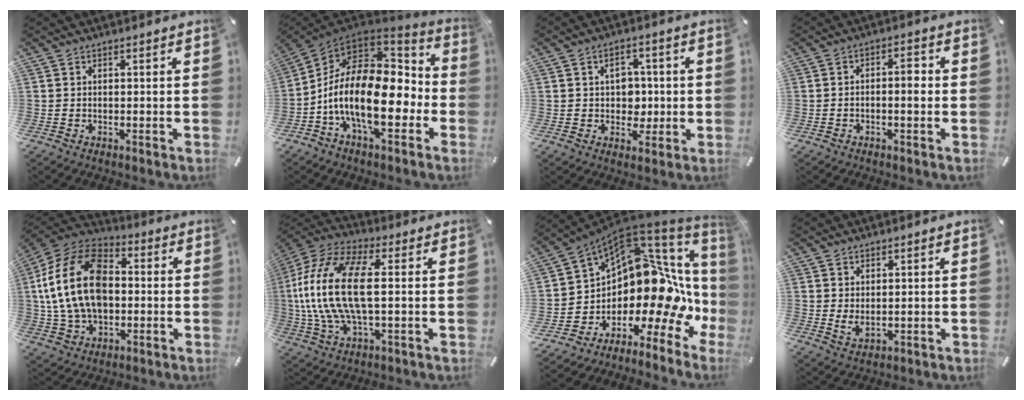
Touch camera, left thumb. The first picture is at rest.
{"total": 20.5, "force": [-4.3, 10.5, 17.1], "torque": [-0.339, -0.016, -0.077]}
{"total": 6.3, "force": [0.4, 5.4, 3.1], "torque": [-0.030, 0.000, -0.001]}
{"total": 3.7, "force": [-0.6, 1.5, 3.4], "torque": [-0.053, 0.011, -0.014]}
{"total": 19.4, "force": [0.2, 13.9, 13.6], "torque": [-0.300, 0.018, -0.001]}
{"total": 18.8, "force": [1.2, 8.6, 16.7], "torque": [-0.360, -0.009, 0.016]}
{"total": 16.0, "force": [3.3, 9.1, 12.8], "torque": [-0.195, -0.104, 0.070]}
{"total": 3.0, "force": [0.9, 1.6, 2.4], "torque": [-0.059, -0.004, 0.014]}